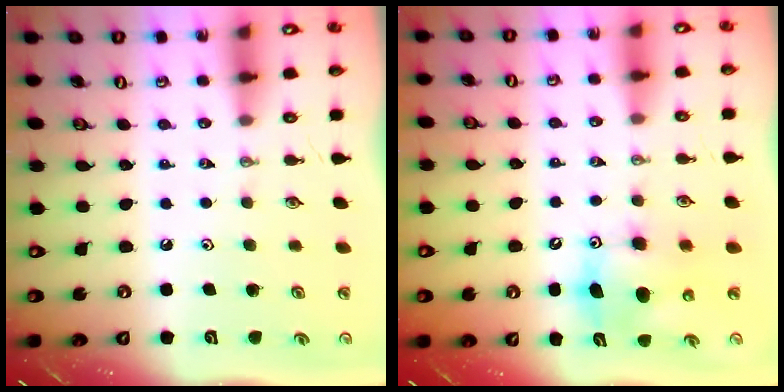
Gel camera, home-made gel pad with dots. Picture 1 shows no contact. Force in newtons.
{"total": 9.1, "press": 9.0, "slide": 1.8}